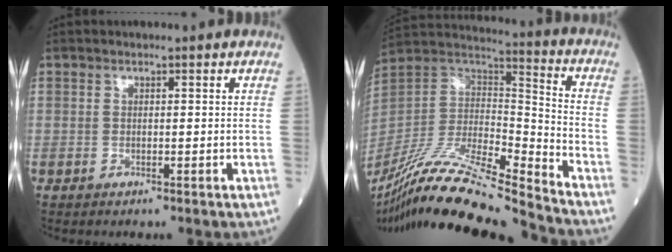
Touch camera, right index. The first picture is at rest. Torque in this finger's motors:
{"motor_torque": [0.12, -0.08, 0.64, 0.10]}